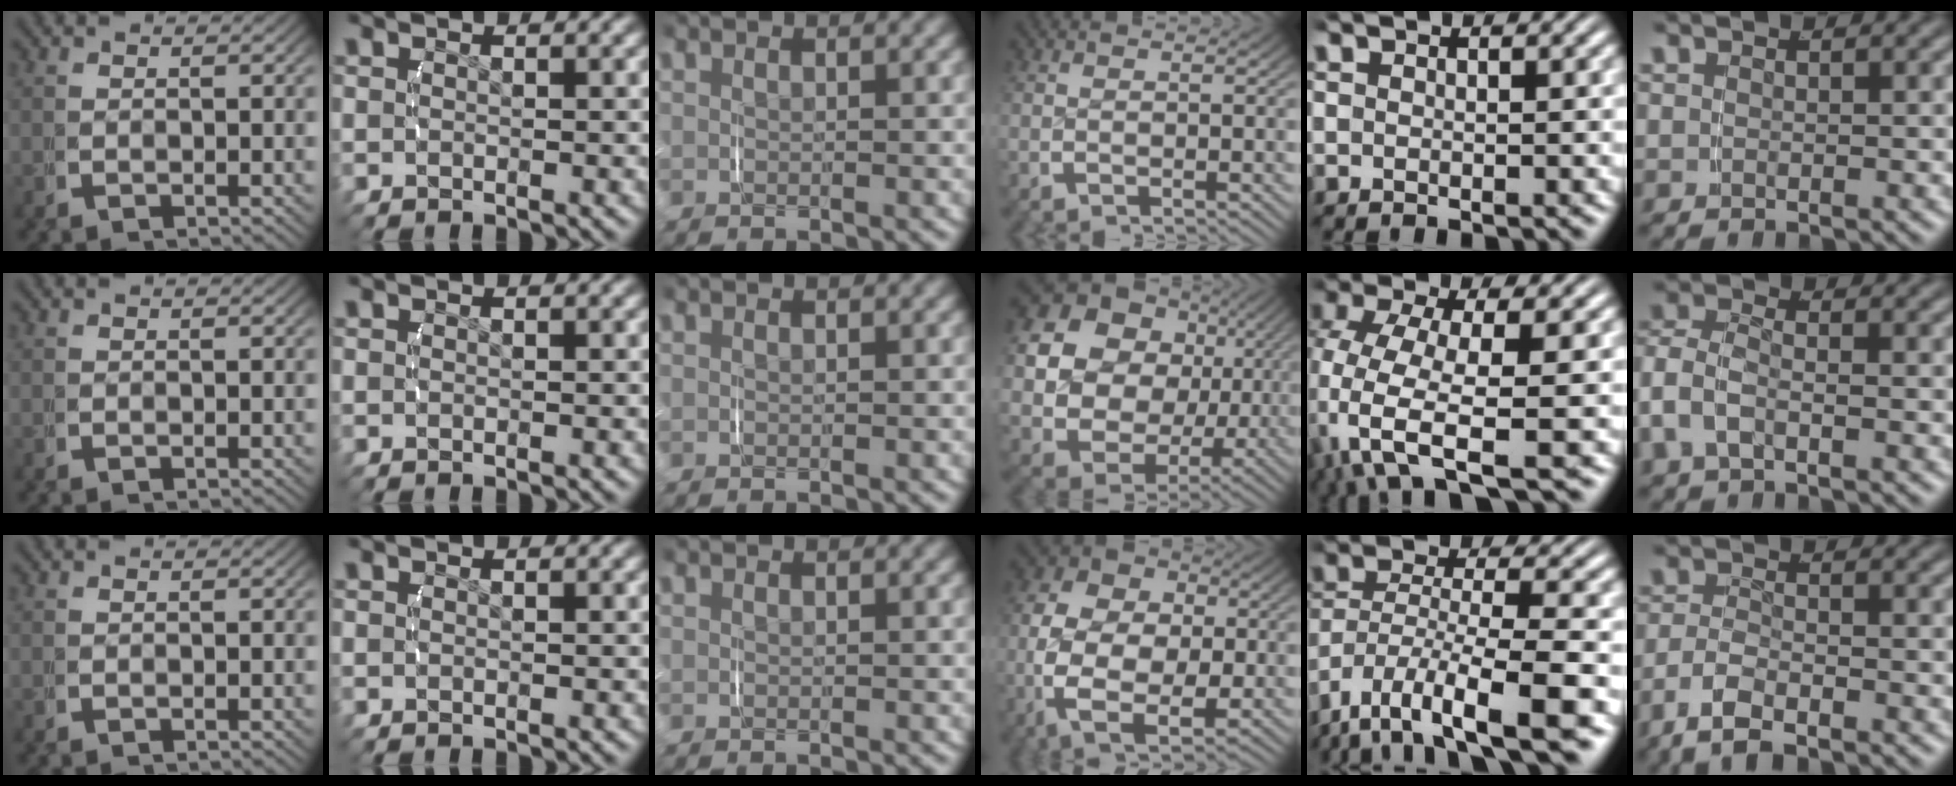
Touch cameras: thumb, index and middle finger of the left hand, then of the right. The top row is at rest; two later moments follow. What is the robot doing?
{"motion": "lift_and_place", "object": "backpack"}